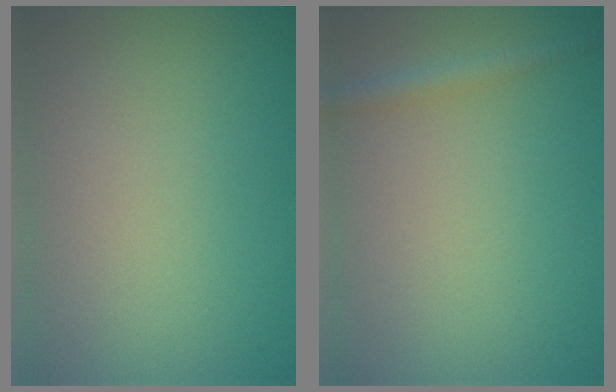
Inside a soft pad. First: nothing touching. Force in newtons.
{"total": 1.8, "press": 1.8, "slide": 0.1}